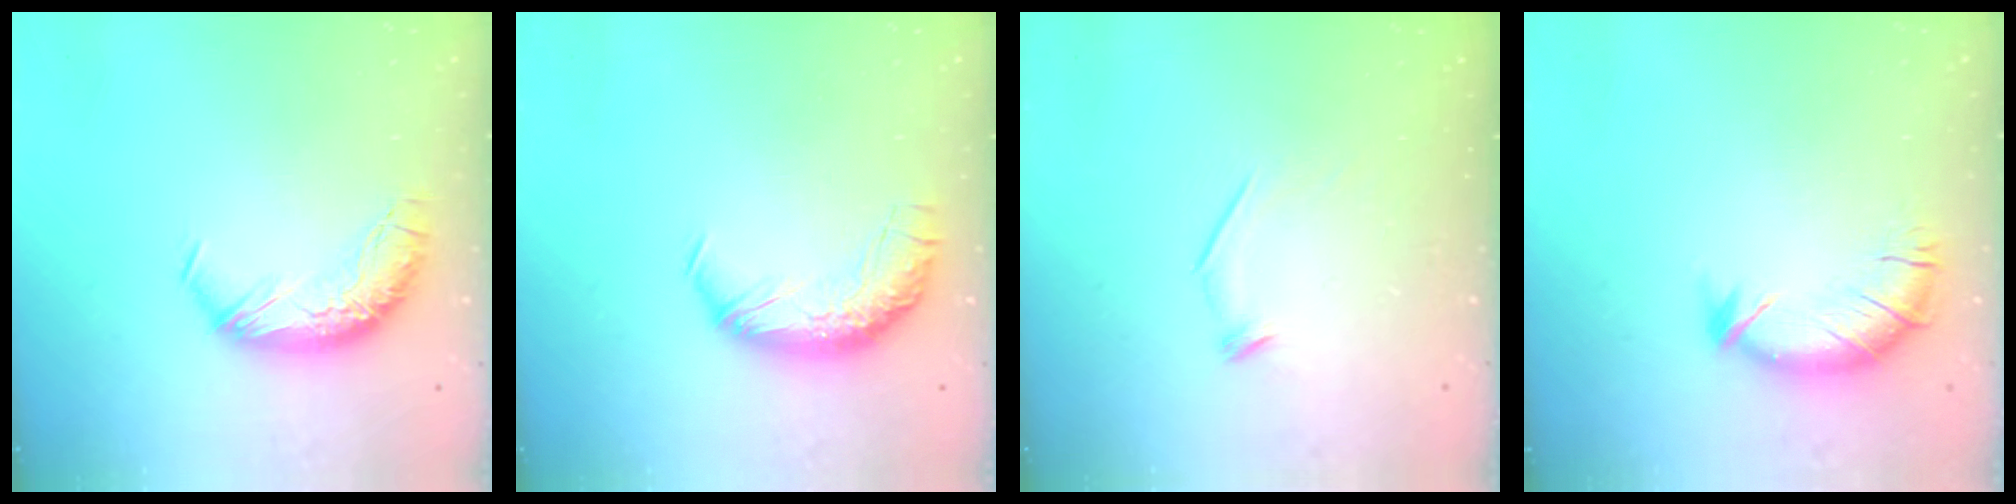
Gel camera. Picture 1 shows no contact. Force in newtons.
{"total": 2.4, "press": 1.1, "slide": 2.1}
{"total": 6.1, "press": 6.0, "slide": 1.1}
{"total": 2.9, "press": 2.0, "slide": 2.2}